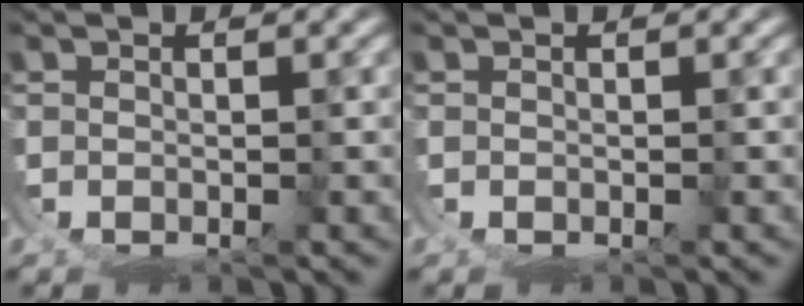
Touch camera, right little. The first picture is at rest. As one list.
[{"total": 0.0}]